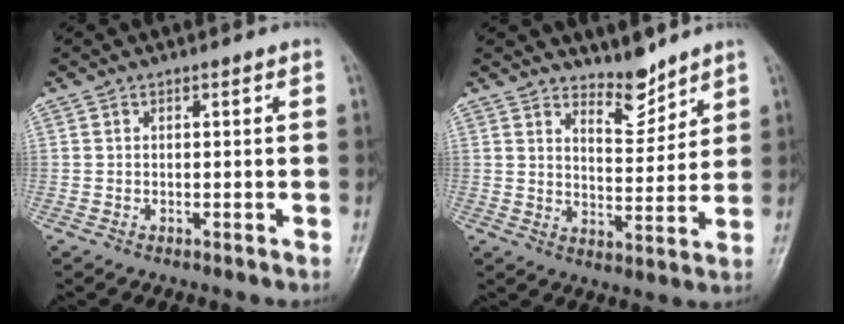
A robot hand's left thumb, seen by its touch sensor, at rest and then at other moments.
{"total": 6.1, "force": [5.4, 2.1, 2.0], "torque": [-0.014, -0.054, 0.099]}